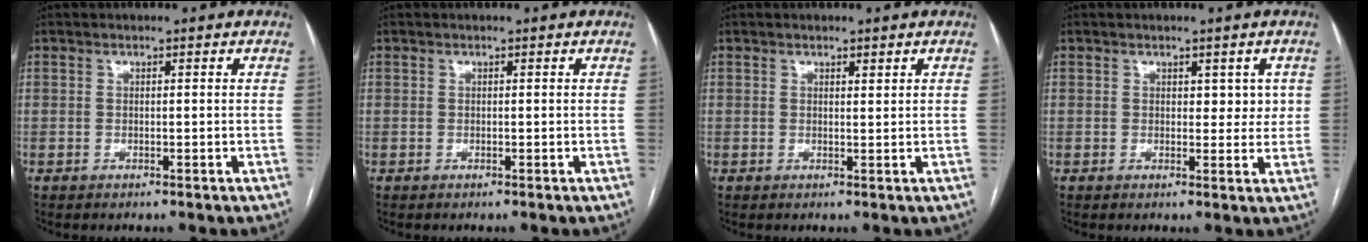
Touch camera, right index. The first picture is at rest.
{"total": 0.0}
{"total": 0.9, "force": [0.7, 0.2, 0.5], "torque": [-0.009, -0.004, 0.011]}
{"total": 2.7, "force": [0.8, 1.8, 1.9], "torque": [-0.014, 0.002, 0.010]}